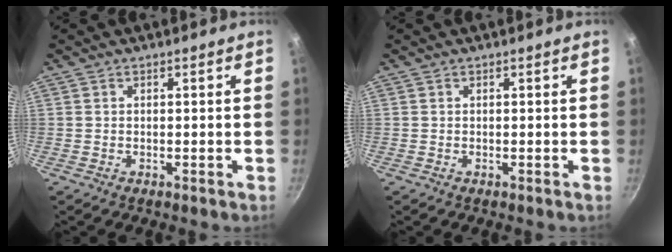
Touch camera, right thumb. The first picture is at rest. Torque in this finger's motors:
{"motor_torque": [0.00, 0.00, 0.00, 0.00, 0.00]}